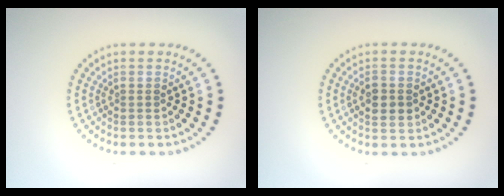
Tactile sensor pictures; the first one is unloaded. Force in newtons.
{"total": 2.5, "press": 2.5, "slide": 0.2}